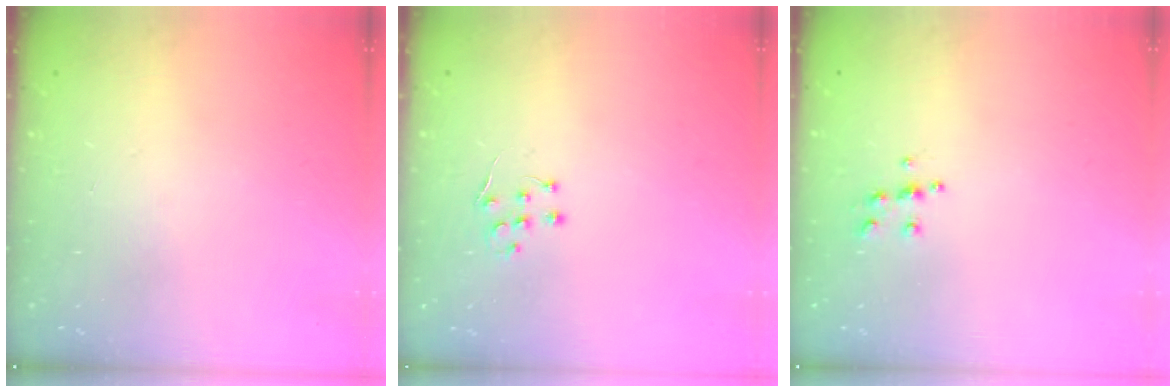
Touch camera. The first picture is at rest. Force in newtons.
{"total": 5.1, "press": 5.1, "slide": 0.7}
{"total": 5.5, "press": 5.5, "slide": 0.5}